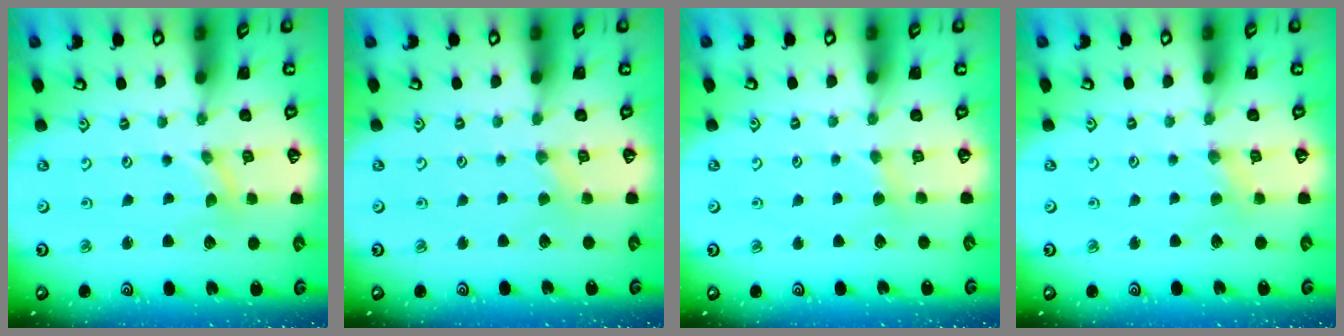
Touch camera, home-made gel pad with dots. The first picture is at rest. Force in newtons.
{"total": 0.8, "press": 0.8, "slide": 0.3}
{"total": 2.3, "press": 2.3, "slide": 0.3}
{"total": 2.3, "press": 2.3, "slide": 0.4}